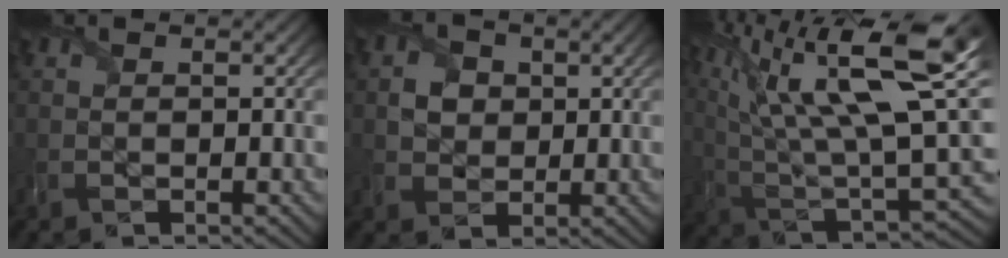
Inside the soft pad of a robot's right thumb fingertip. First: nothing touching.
{"total": 3.4, "force": [0.6, 3.0, 1.5], "torque": [-0.036, -0.001, 0.004]}
{"total": 20.1, "force": [9.4, 6.5, 16.5], "torque": [-0.299, 0.031, 0.160]}